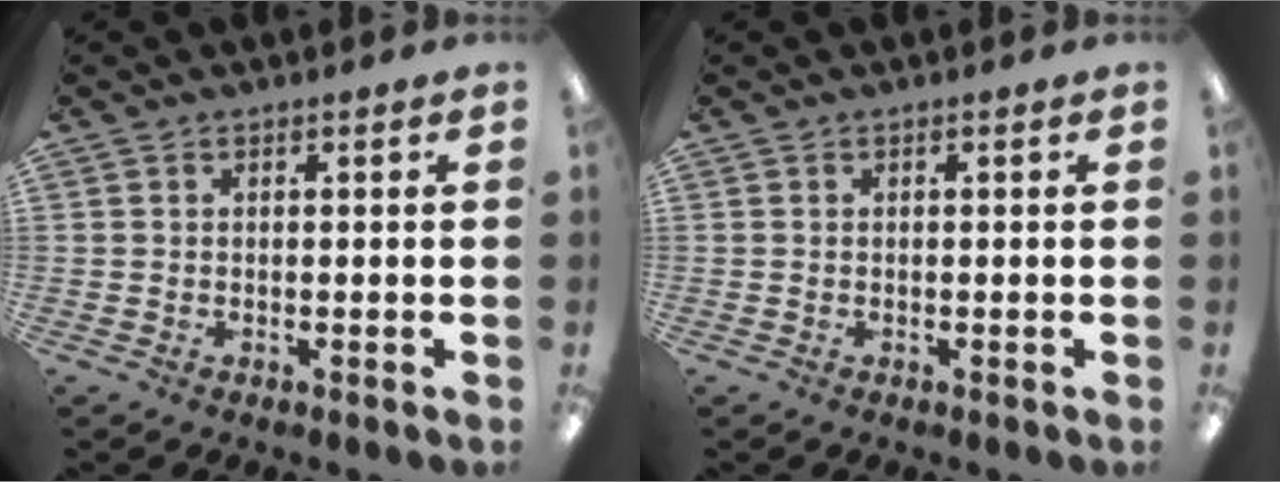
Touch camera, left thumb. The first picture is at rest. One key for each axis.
{"total": 0.0}